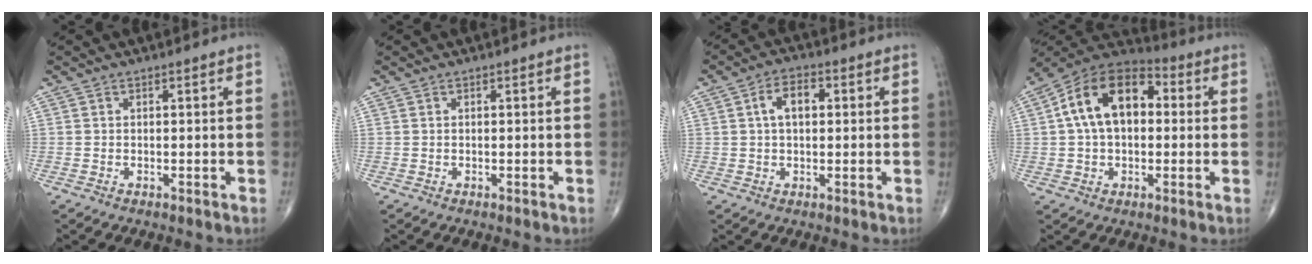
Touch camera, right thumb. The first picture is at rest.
{"total": 0.0}
{"total": 5.5, "force": [1.1, 3.2, 4.3], "torque": [-0.069, 0.013, 0.013]}
{"total": 15.4, "force": [2.1, 9.7, 11.8], "torque": [-0.184, 0.035, 0.025]}